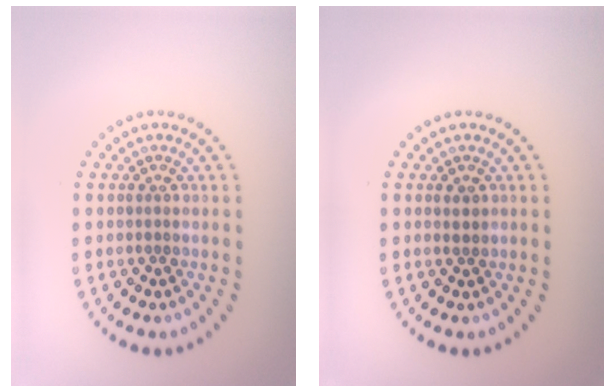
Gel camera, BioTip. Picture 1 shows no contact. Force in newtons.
{"total": 0.9, "press": 0.9, "slide": 0.2}